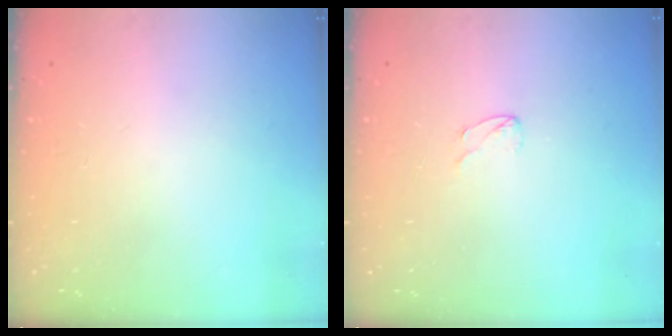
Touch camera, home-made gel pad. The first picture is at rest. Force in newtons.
{"total": 3.0, "press": 3.0, "slide": 0.3}